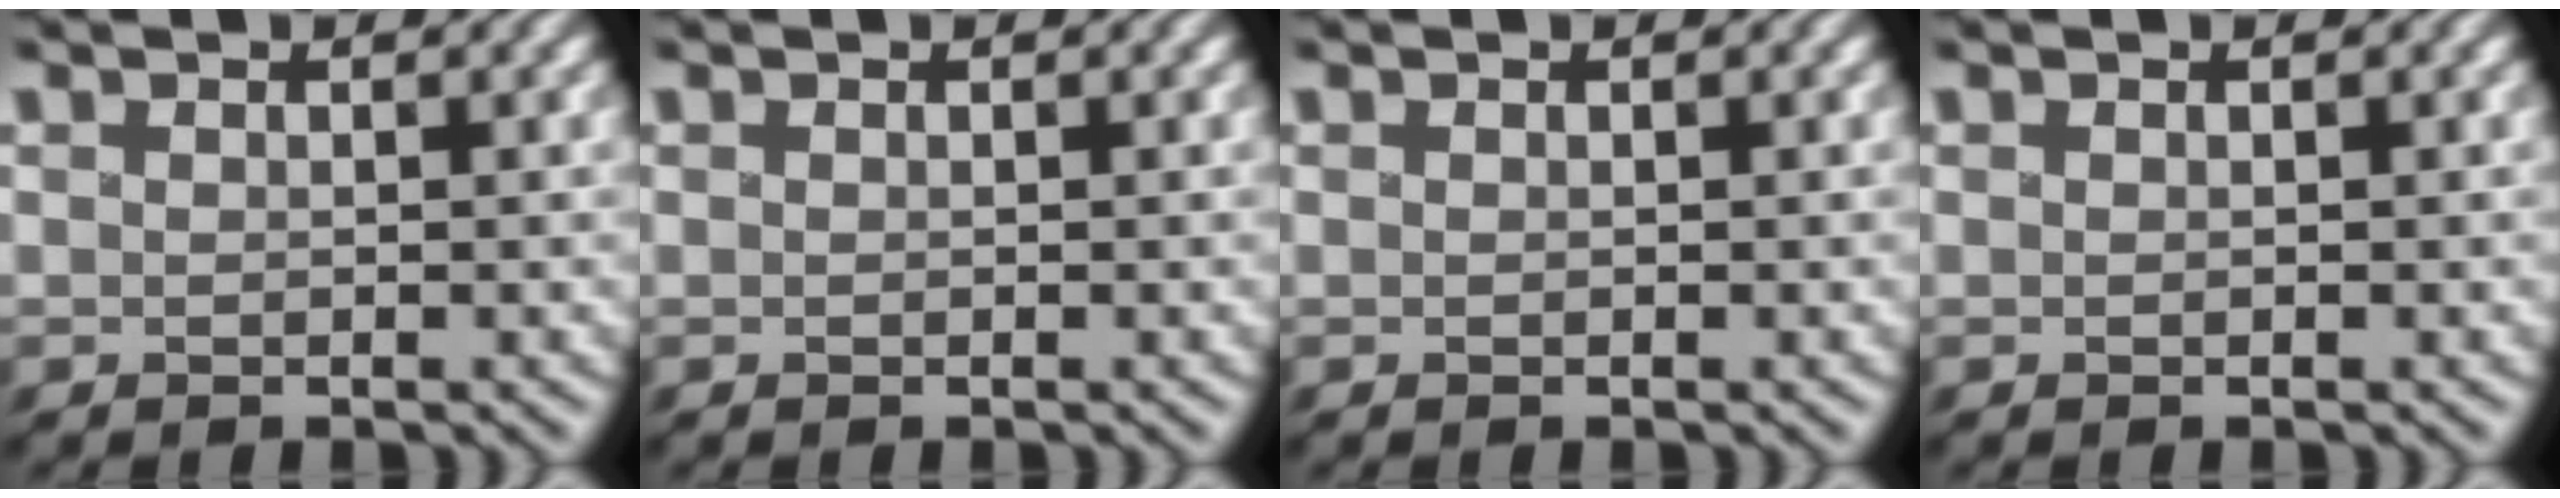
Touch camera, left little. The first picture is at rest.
{"total": 0.0}
{"total": 0.0}
{"total": 0.0}